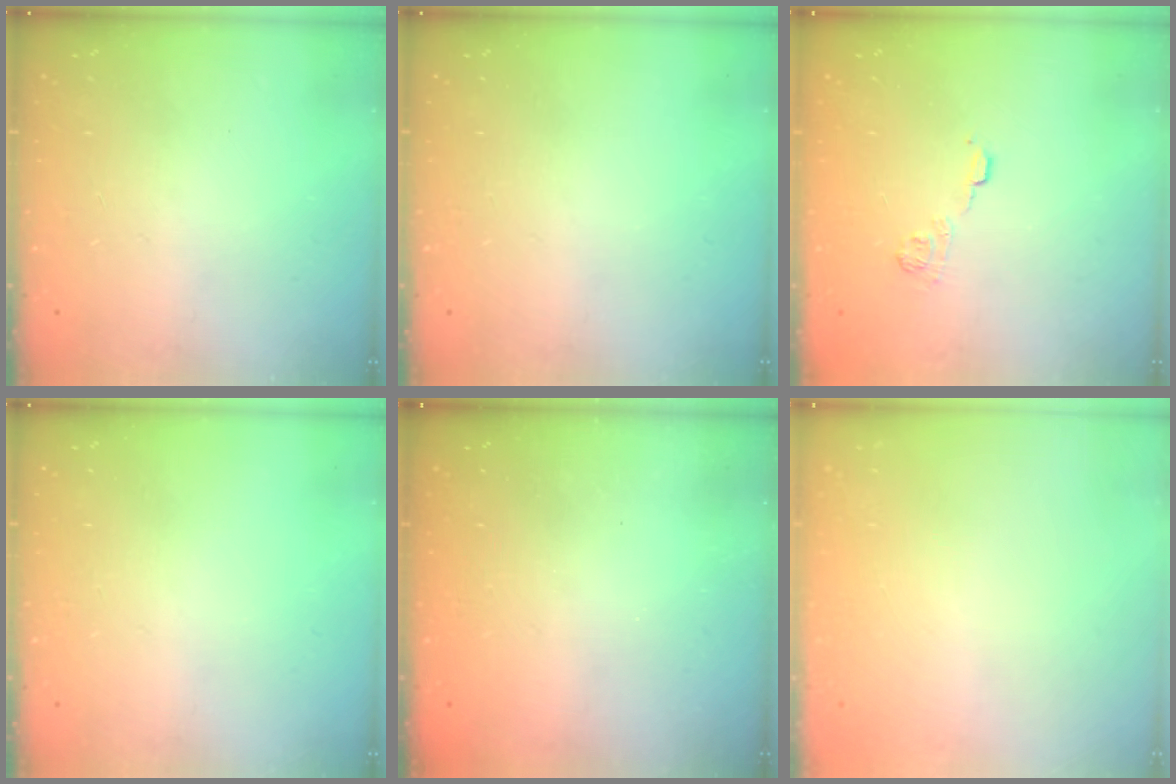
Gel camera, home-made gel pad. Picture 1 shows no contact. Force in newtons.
{"total": 0.0}
{"total": 7.6, "press": 7.5, "slide": 1.0}
{"total": 0.0}
{"total": 2.4, "press": 2.3, "slide": 0.8}
{"total": 2.7, "press": 2.6, "slide": 0.8}